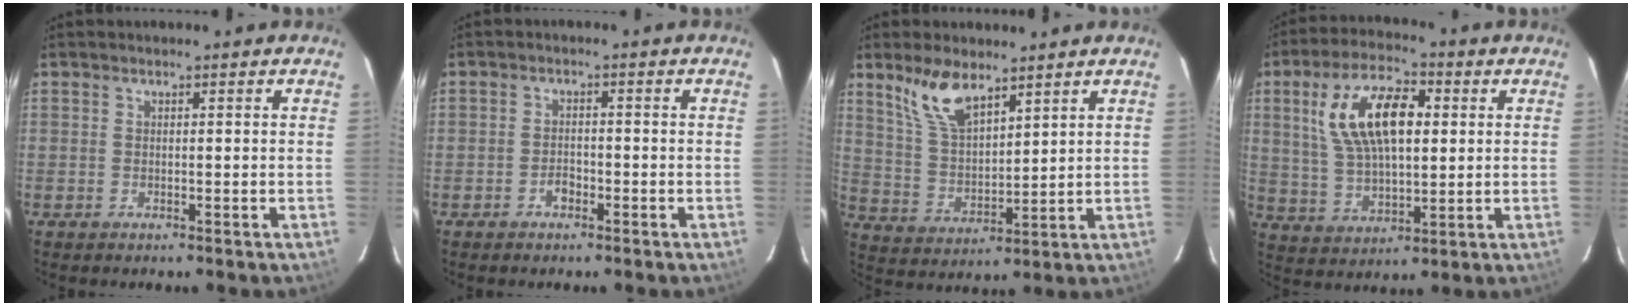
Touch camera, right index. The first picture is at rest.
{"total": 2.1, "force": [-1.3, 1.3, 1.0], "torque": [-0.019, 0.005, -0.022]}
{"total": 9.5, "force": [6.6, 3.6, 5.7], "torque": [-0.112, 0.008, 0.141]}
{"total": 15.1, "force": [3.7, 7.3, 12.7], "torque": [-0.243, 0.020, 0.075]}